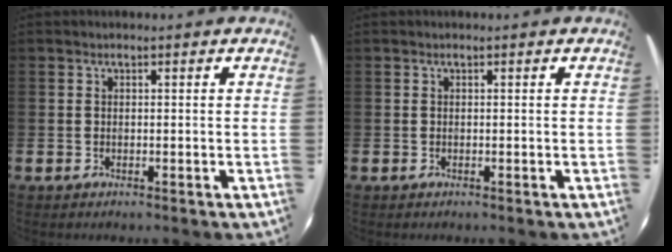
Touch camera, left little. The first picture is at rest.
{"total": 0.0}